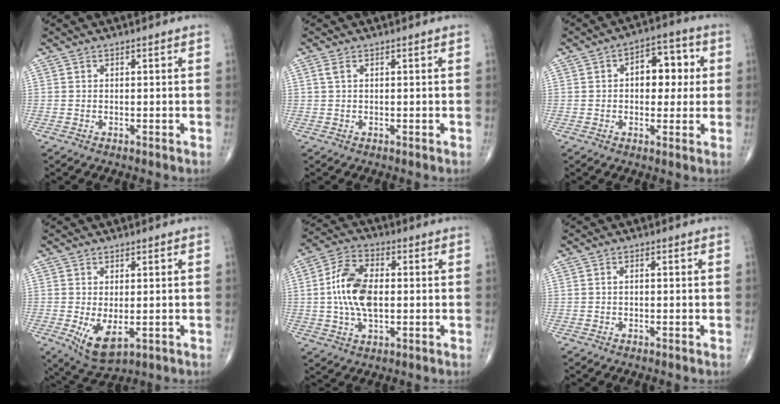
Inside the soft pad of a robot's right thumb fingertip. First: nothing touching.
{"total": 1.1, "force": [0.4, 0.5, 1.0], "torque": [-0.028, 0.011, 0.010]}
{"total": 9.5, "force": [1.3, 5.9, 7.3], "torque": [-0.065, 0.018, 0.015]}
{"total": 6.7, "force": [-1.4, 3.3, 5.7], "torque": [-0.099, -0.017, -0.010]}
{"total": 12.0, "force": [0.1, 6.5, 10.0], "torque": [-0.197, 0.014, 0.000]}
{"total": 0.7, "force": [-0.1, 0.3, 0.6], "torque": [-0.012, 0.001, -0.005]}